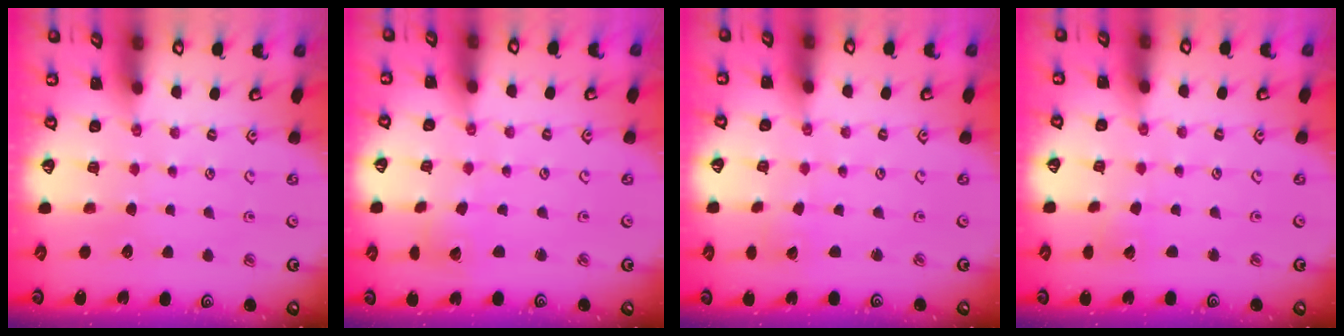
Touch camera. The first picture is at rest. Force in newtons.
{"total": 2.2, "press": 2.2, "slide": 0.3}
{"total": 1.5, "press": 1.5, "slide": 0.0}
{"total": 2.0, "press": 2.0, "slide": 0.1}